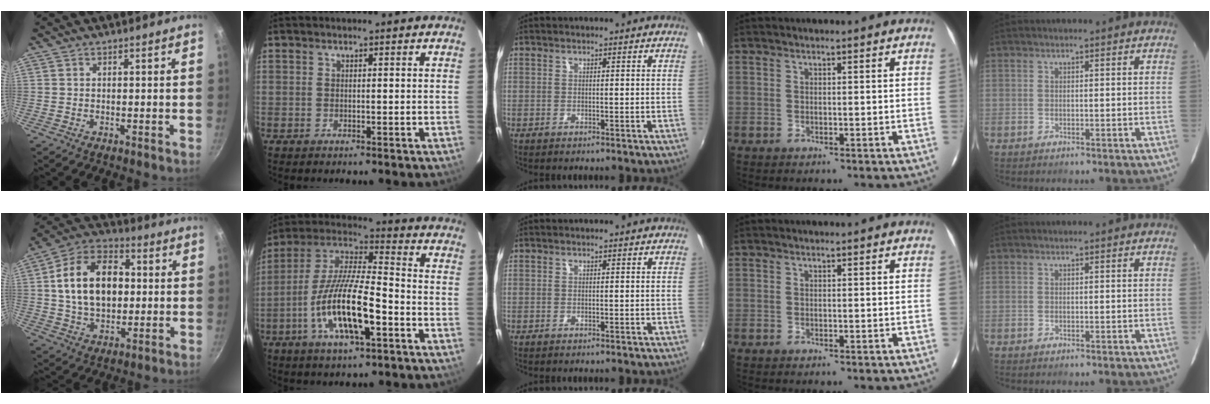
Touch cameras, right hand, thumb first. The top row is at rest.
{"thumb": {"total": 17.5, "force": [1.7, 11.9, 12.8], "torque": [-0.185, 0.020, 0.021]}, "index": {"total": 16.5, "force": [-6.3, 4.6, 14.6], "torque": [-0.294, -0.013, -0.119]}}